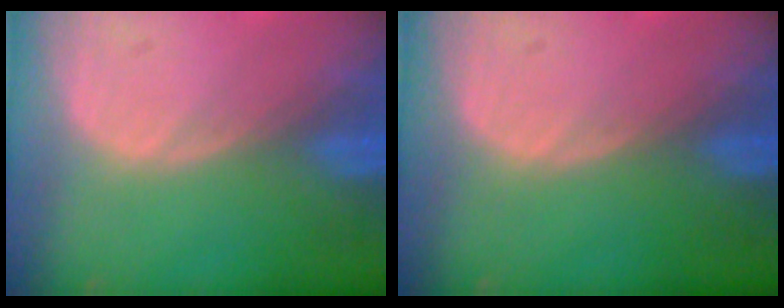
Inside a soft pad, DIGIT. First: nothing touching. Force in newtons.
{"total": 0.0}